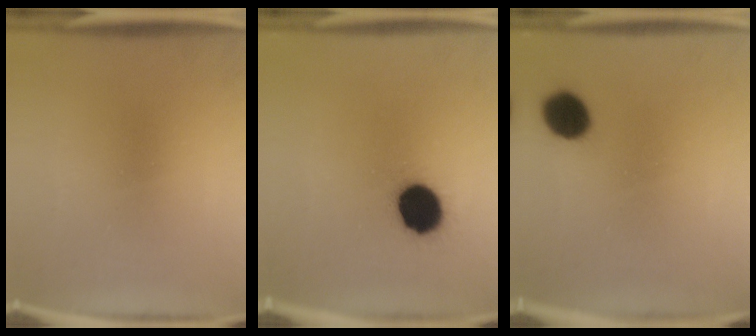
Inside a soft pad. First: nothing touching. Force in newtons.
{"total": 12.3}
{"total": 7.8}